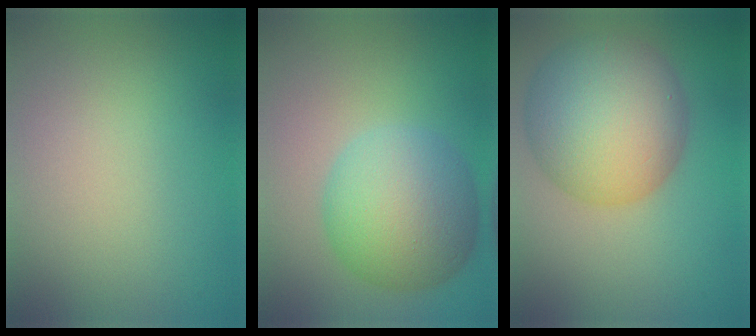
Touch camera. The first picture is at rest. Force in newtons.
{"total": 8.4, "press": 8.4, "slide": 0.3}
{"total": 10.5, "press": 10.5, "slide": 0.3}